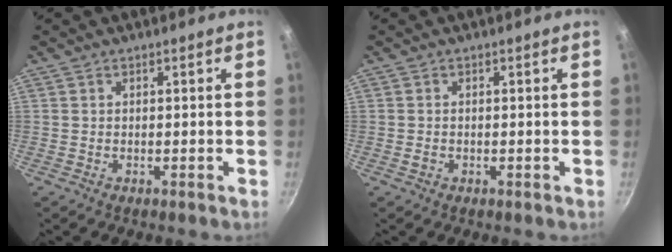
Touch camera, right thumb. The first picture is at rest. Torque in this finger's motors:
{"motor_torque": [0.12, 0.59, -0.28, 0.01, -0.02]}